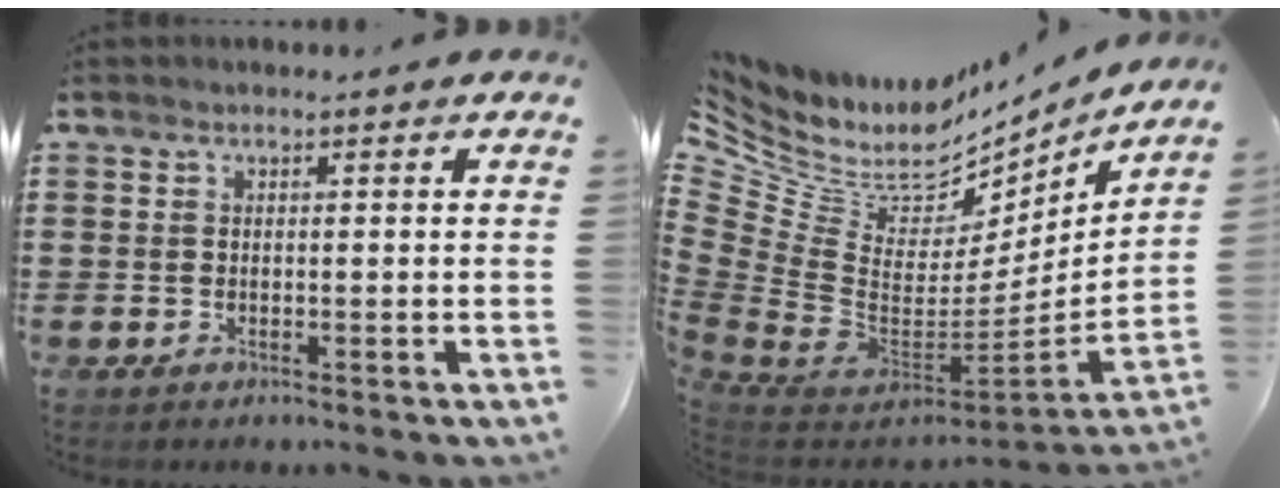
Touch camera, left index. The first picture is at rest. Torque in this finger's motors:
{"motor_torque": [1.70, -0.44, -0.03, 0.01]}